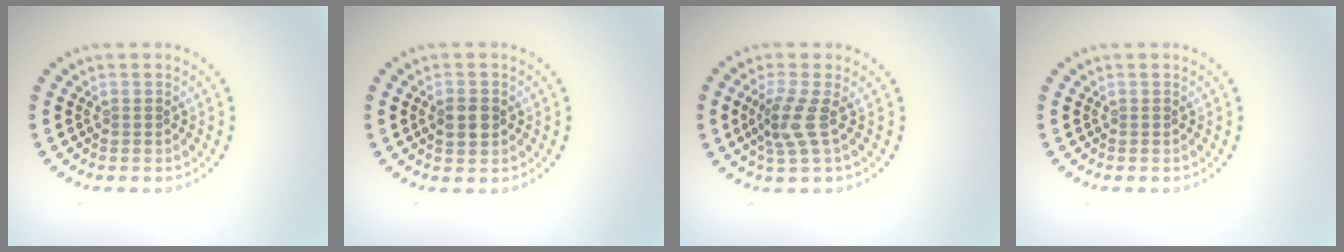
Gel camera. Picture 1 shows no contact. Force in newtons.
{"total": 2.5, "press": 2.5, "slide": 0.1}
{"total": 2.8, "press": 2.1, "slide": 1.8}
{"total": 0.0}